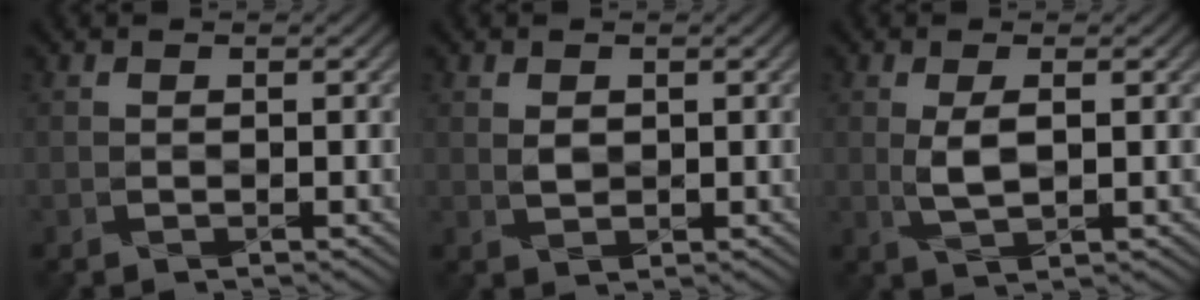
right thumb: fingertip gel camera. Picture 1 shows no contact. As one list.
[{"total": 1.4, "force": [0.6, 1.0, 0.7], "torque": [-0.016, -0.005, 0.018]}, {"total": 2.8, "force": [0.4, 1.0, 2.5], "torque": [-0.053, -0.005, 0.012]}]